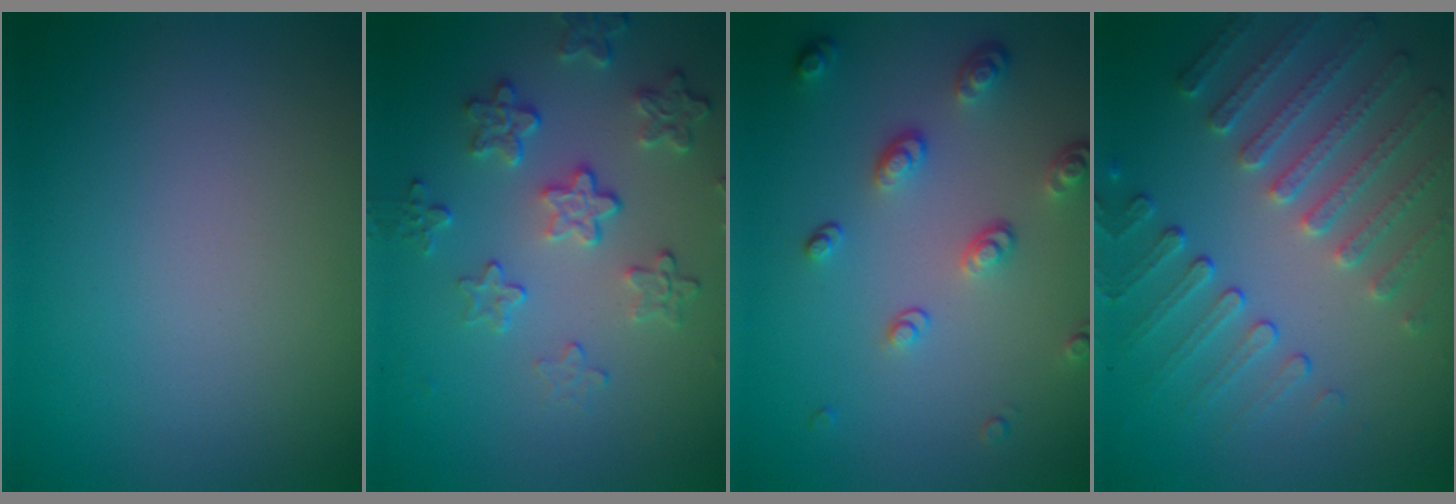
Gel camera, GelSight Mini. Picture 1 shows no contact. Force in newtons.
{"total": 4.1, "press": 3.2, "slide": 2.6}
{"total": 3.3, "press": 2.5, "slide": 2.1}
{"total": 5.0, "press": 3.8, "slide": 3.3}